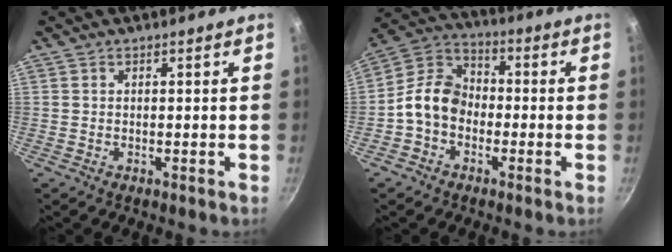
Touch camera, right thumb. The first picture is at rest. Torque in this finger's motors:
{"motor_torque": [1.44, 1.39, 1.07, -0.95, 0.21]}